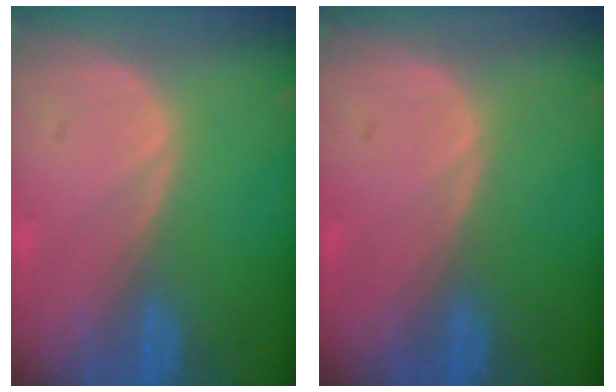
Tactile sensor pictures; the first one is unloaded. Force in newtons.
{"total": 0.0}